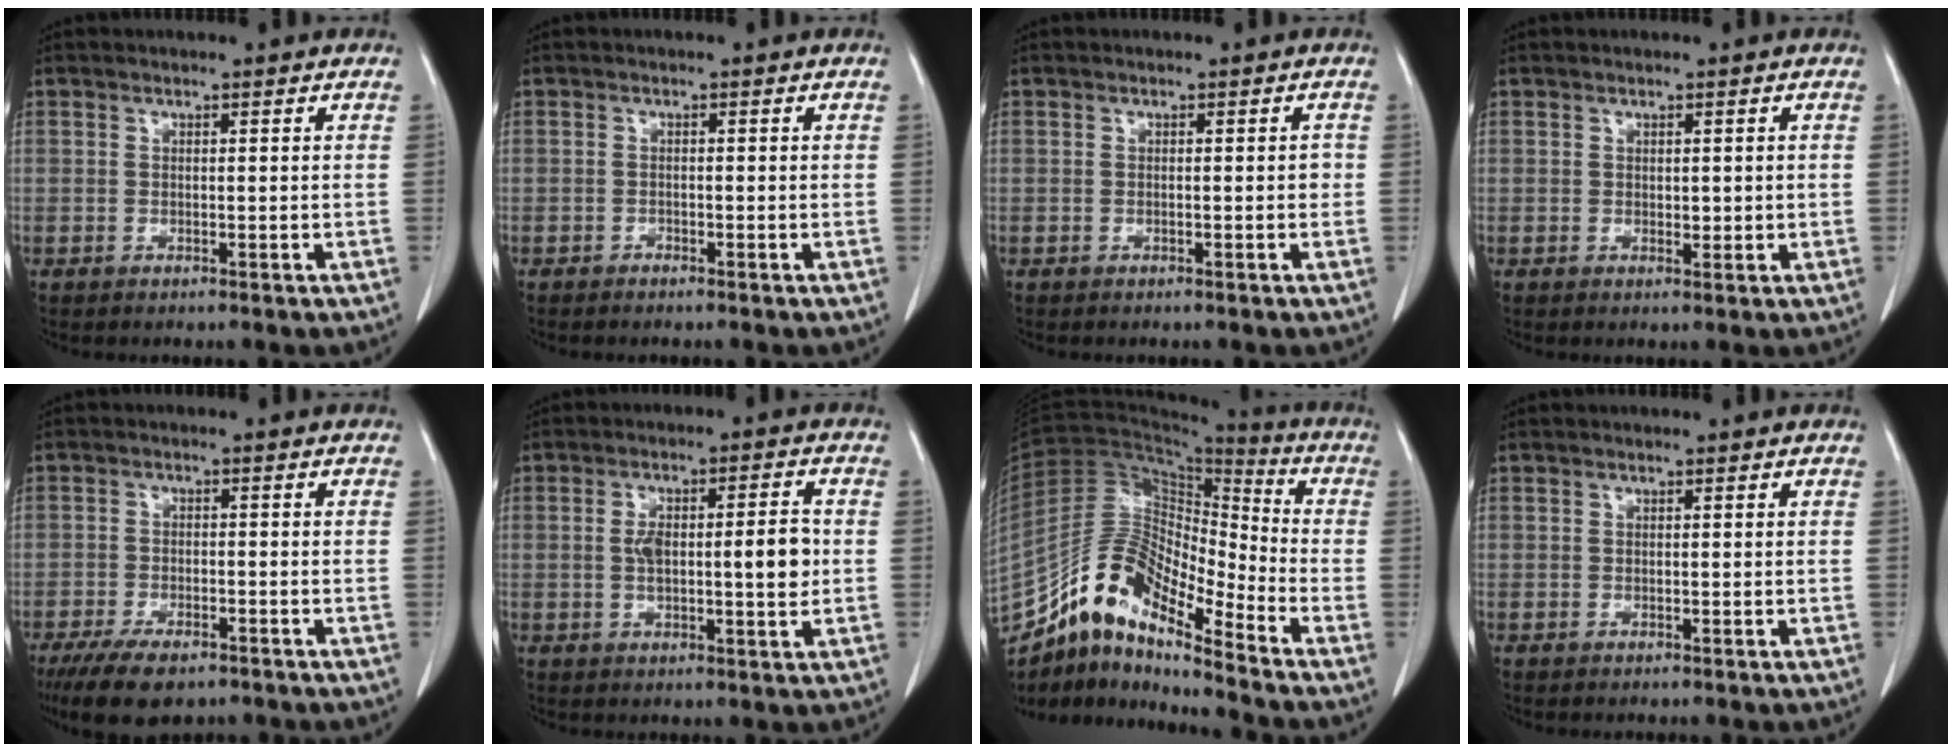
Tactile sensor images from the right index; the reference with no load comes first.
{"total": 0.7, "force": [-0.6, 0.1, 0.2], "torque": [-0.007, -0.001, -0.012]}
{"total": 1.3, "force": [-0.1, 0.6, 1.1], "torque": [-0.013, 0.003, -0.001]}
{"total": 1.5, "force": [0.2, 0.9, 1.2], "torque": [-0.015, -0.004, 0.006]}
{"total": 8.2, "force": [-6.0, 3.1, 4.7], "torque": [-0.078, -0.010, -0.096]}
{"total": 8.9, "force": [0.1, 2.5, 8.5], "torque": [-0.137, 0.013, 0.003]}
{"total": 12.9, "force": [-10.6, 3.1, 6.7], "torque": [-0.121, 0.048, -0.188]}
{"total": 0.0}